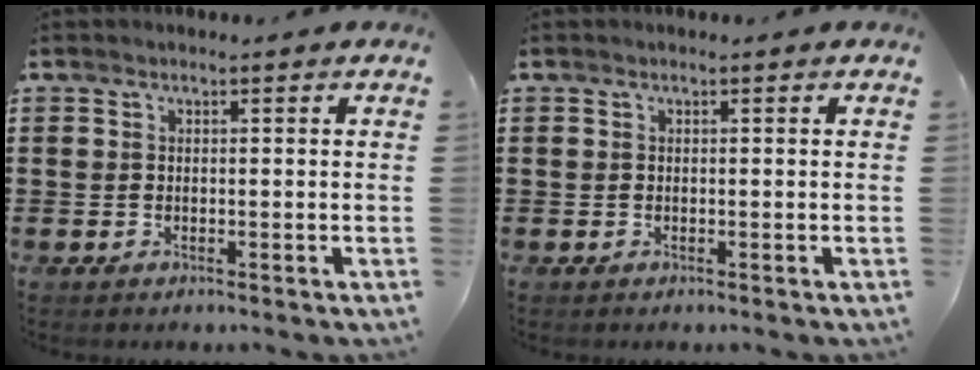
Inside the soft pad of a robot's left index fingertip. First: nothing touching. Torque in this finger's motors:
{"motor_torque": [0.00, 0.00, 0.01, 0.00]}